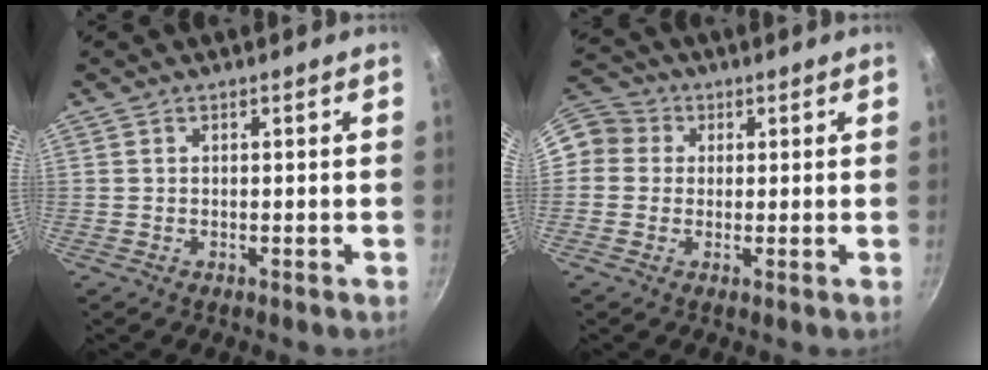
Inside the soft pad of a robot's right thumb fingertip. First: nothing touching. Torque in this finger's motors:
{"motor_torque": [-0.92, 1.03, 0.39, -0.24, 0.19]}